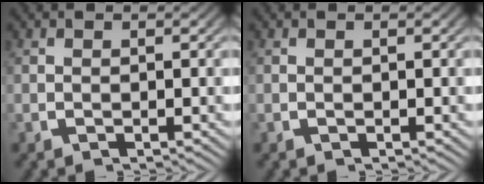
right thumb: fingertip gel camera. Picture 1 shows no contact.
{"total": 0.0}